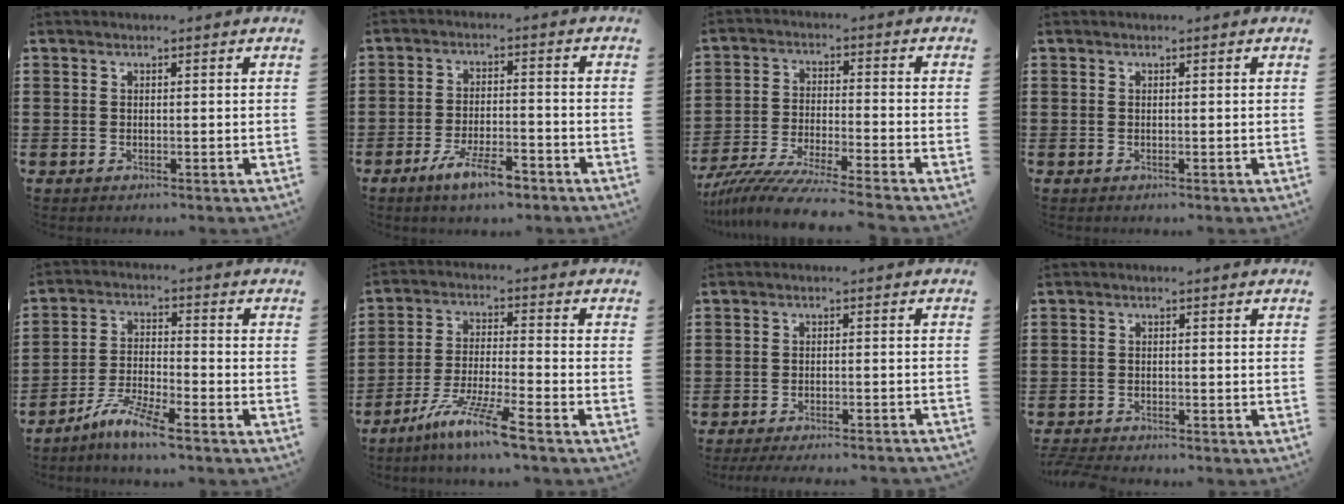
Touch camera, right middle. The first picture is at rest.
{"total": 6.6, "force": [-4.6, 1.7, 4.5], "torque": [-0.089, 0.000, -0.085]}
{"total": 8.2, "force": [-7.5, -0.2, 3.1], "torque": [-0.064, -0.007, -0.147]}
{"total": 0.0}
{"total": 6.8, "force": [-5.8, 0.3, 3.6], "torque": [-0.084, -0.009, -0.112]}
{"total": 9.1, "force": [-7.0, -0.2, 5.8], "torque": [-0.116, -0.014, -0.135]}
{"total": 3.0, "force": [-2.9, -0.2, 0.7], "torque": [-0.011, -0.001, -0.059]}
{"total": 2.0, "force": [-2.0, 0.1, 0.1], "torque": [-0.014, -0.004, -0.045]}